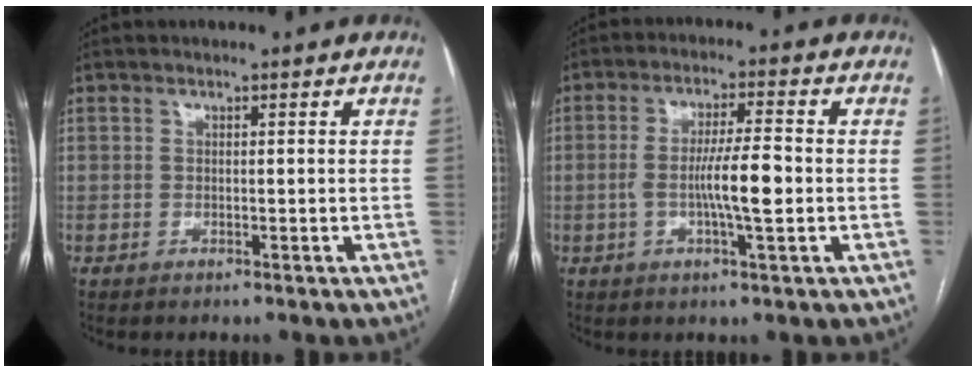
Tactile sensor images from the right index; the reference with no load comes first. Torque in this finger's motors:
{"motor_torque": [0.29, -0.06, 0.18, 0.13]}